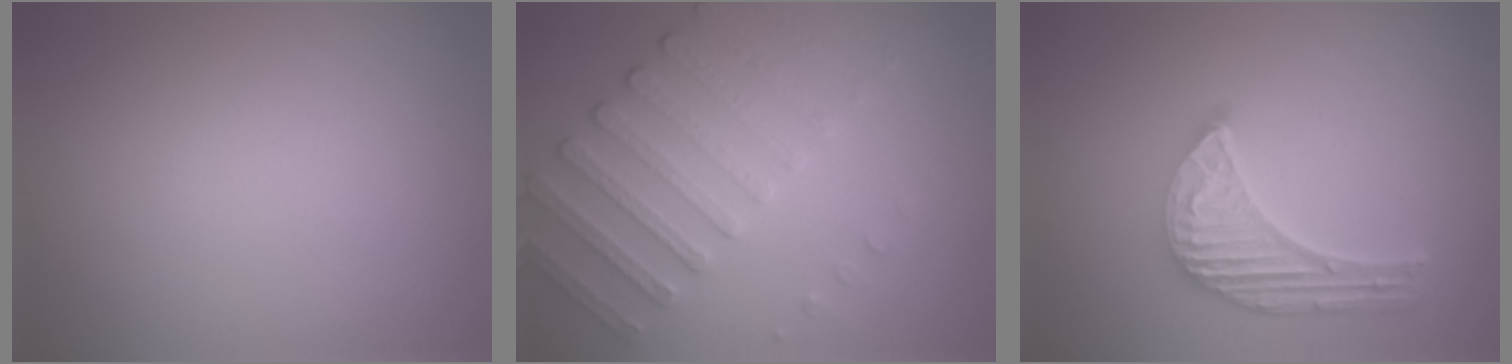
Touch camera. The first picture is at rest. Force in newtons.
{"total": 4.7, "press": 3.5, "slide": 3.2}
{"total": 5.7, "press": 4.3, "slide": 3.7}